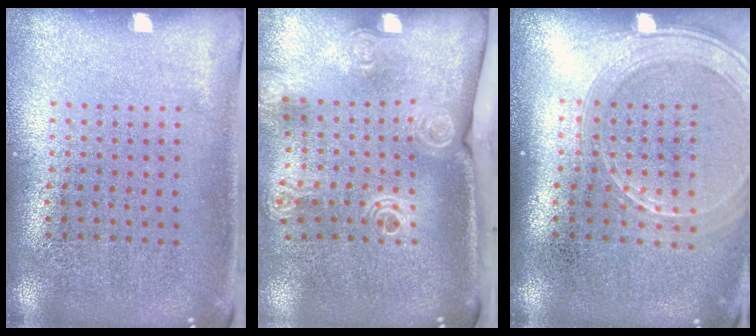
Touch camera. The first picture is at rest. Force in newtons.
{"total": 2.1, "press": 1.5, "slide": 1.4}
{"total": 2.0, "press": 1.8, "slide": 0.9}